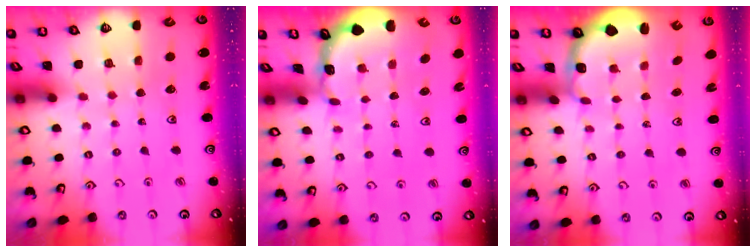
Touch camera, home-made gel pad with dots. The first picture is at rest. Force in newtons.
{"total": 1.0, "press": 1.0, "slide": 0.2}
{"total": 2.5, "press": 1.2, "slide": 2.2}